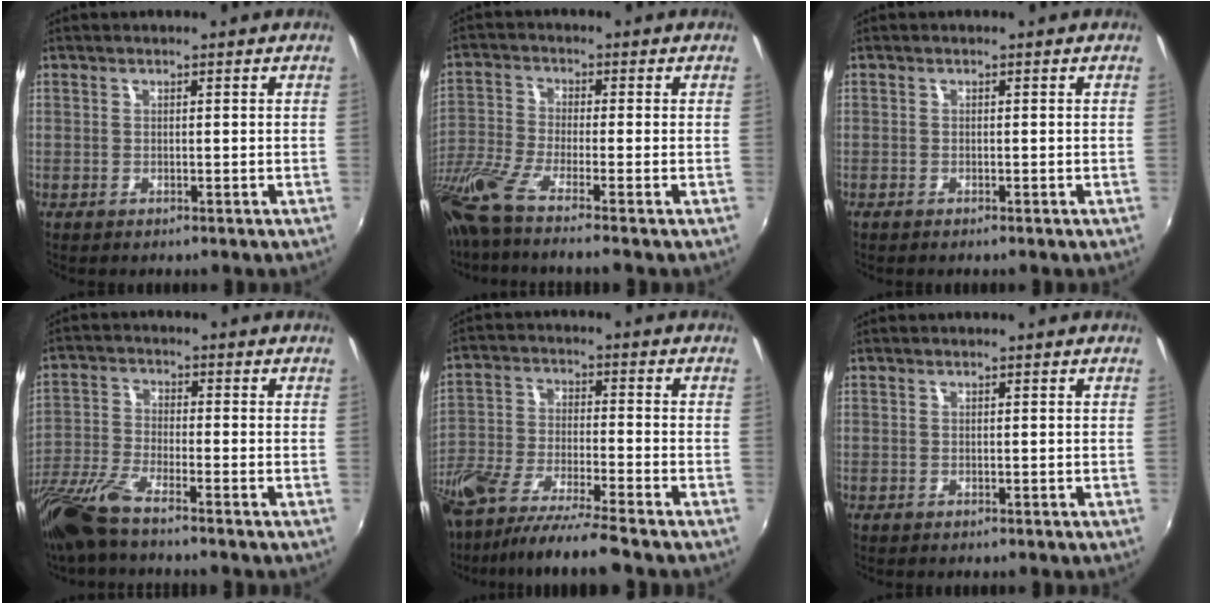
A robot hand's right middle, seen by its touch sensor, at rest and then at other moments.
{"total": 10.4, "force": [-8.1, -0.6, 6.4], "torque": [-0.136, -0.048, -0.155]}
{"total": 0.6, "force": [-0.5, 0.0, 0.2], "torque": [-0.003, -0.003, -0.012]}
{"total": 9.9, "force": [-7.7, 1.0, 6.0], "torque": [-0.137, -0.026, -0.156]}
{"total": 14.0, "force": [-11.2, 0.8, 8.2], "torque": [-0.172, -0.038, -0.208]}
{"total": 0.0}